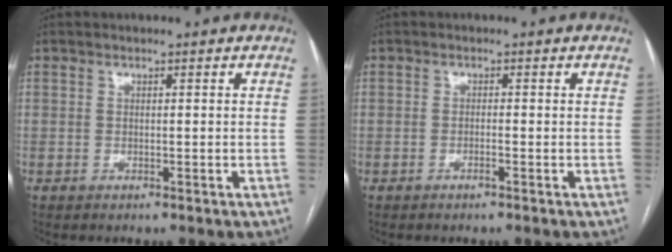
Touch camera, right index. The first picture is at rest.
{"total": 0.9, "force": [-0.5, -0.1, 0.8], "torque": [-0.017, 0.000, -0.008]}